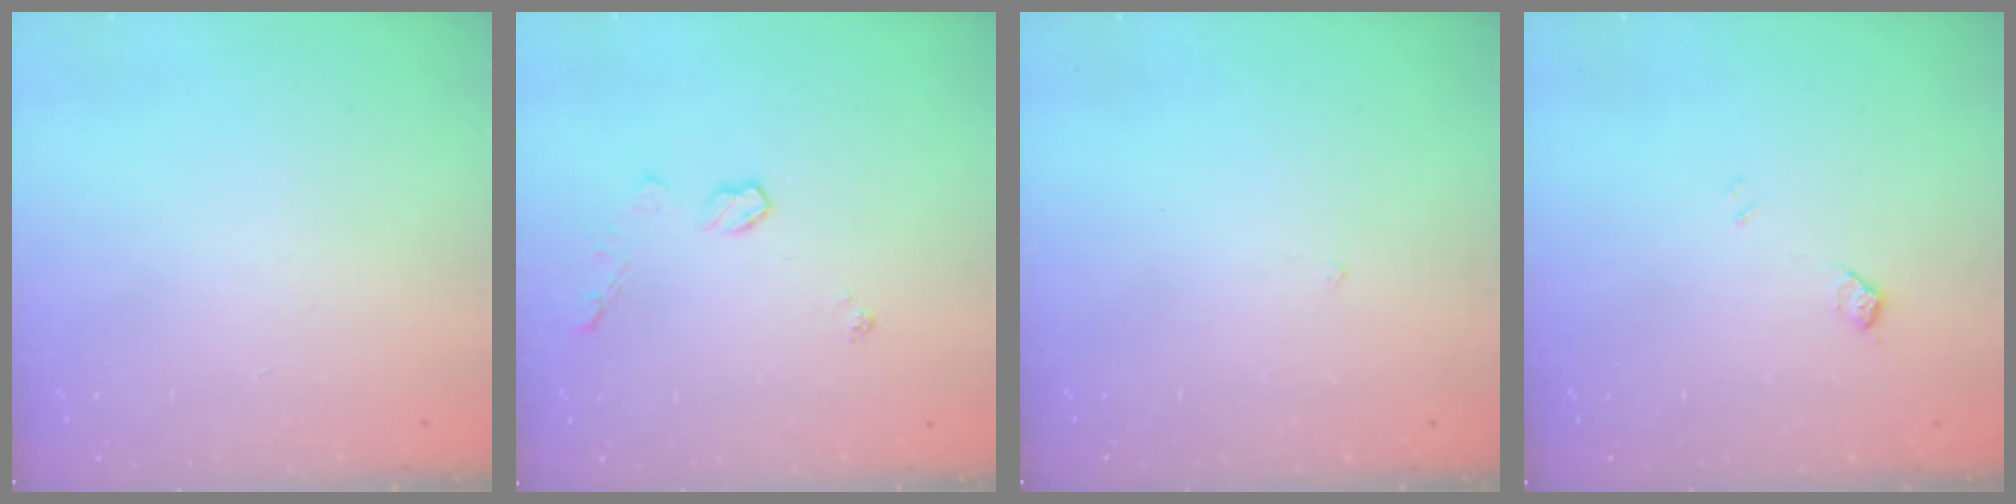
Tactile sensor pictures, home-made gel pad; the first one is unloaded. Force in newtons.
{"total": 5.5, "press": 5.4, "slide": 0.6}
{"total": 1.9, "press": 1.9, "slide": 0.4}
{"total": 6.3, "press": 6.3, "slide": 0.7}